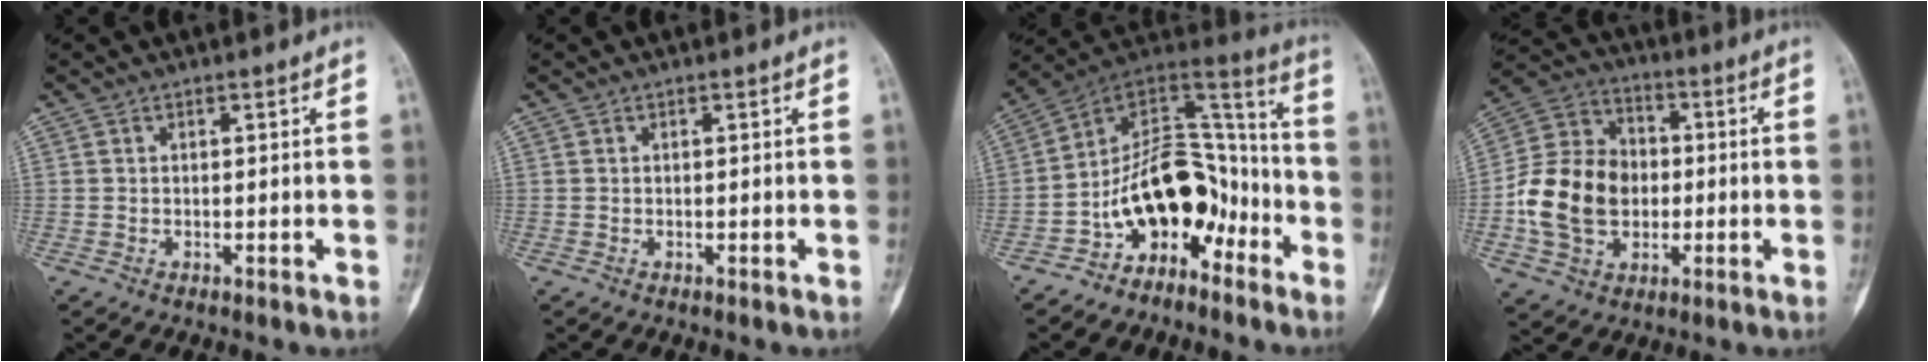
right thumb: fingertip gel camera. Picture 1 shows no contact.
{"total": 0.0}
{"total": 17.3, "force": [-7.8, 10.9, 10.9], "torque": [-0.125, 0.113, -0.138]}
{"total": 16.8, "force": [-2.0, 13.0, 10.4], "torque": [-0.177, 0.029, -0.036]}